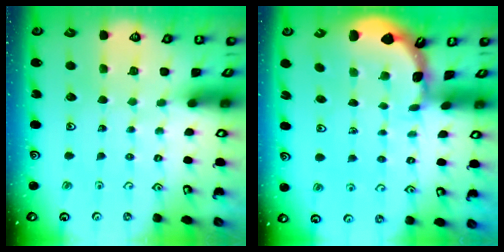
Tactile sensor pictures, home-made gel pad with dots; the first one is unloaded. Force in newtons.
{"total": 1.7, "press": 1.7, "slide": 0.1}